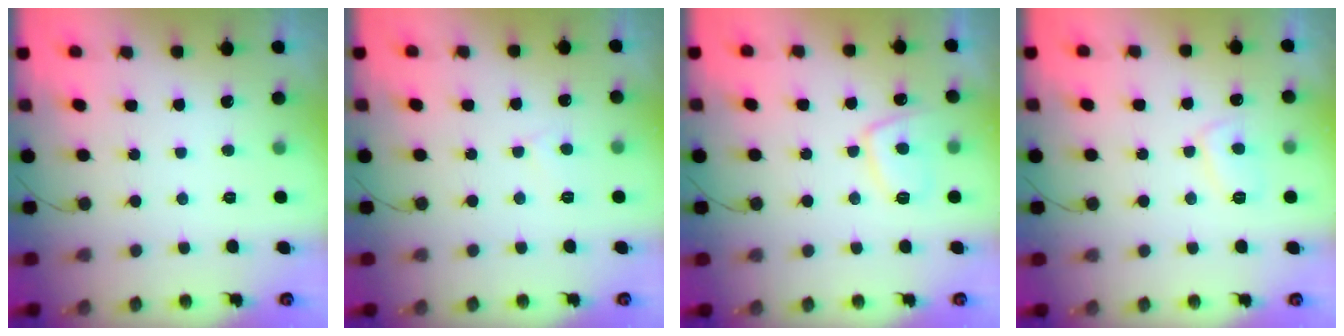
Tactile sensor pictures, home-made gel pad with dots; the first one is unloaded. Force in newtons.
{"total": 2.6, "press": 2.6, "slide": 0.2}
{"total": 7.4, "press": 7.4, "slide": 1.0}
{"total": 6.4, "press": 6.3, "slide": 0.5}